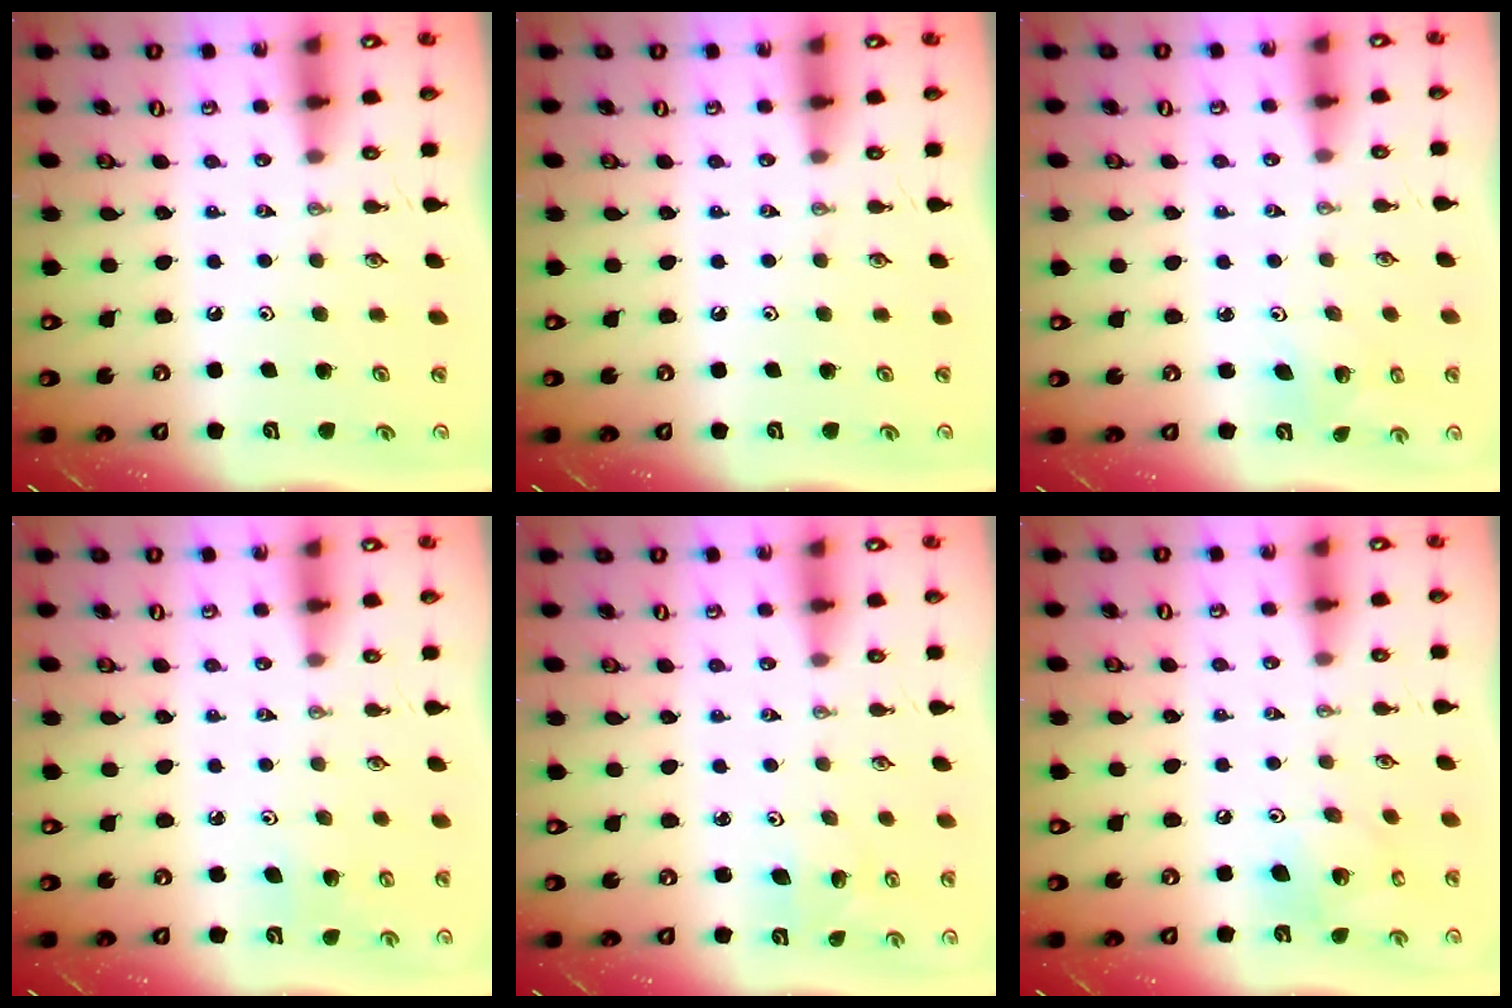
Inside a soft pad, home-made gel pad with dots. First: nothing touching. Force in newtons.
{"total": 0.0}
{"total": 2.7, "press": 2.7, "slide": 0.2}
{"total": 4.3, "press": 4.1, "slide": 1.0}
{"total": 3.8, "press": 3.8, "slide": 0.2}
{"total": 10.7, "press": 10.6, "slide": 2.0}